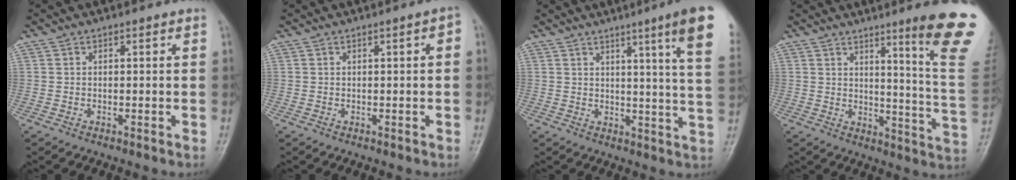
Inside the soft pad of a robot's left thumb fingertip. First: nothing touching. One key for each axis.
{"total": 1.6, "fx": 0.1, "fy": 0.5, "fz": 1.5, "tx": -0.018, "ty": 0.006, "tz": 0.000}
{"total": 13.3, "fx": 7.1, "fy": -0.3, "fz": 11.3, "tx": -0.145, "ty": -0.036, "tz": 0.078}
{"total": 17.0, "fx": 9.7, "fy": 0.4, "fz": 14.0, "tx": -0.154, "ty": -0.070, "tz": 0.121}